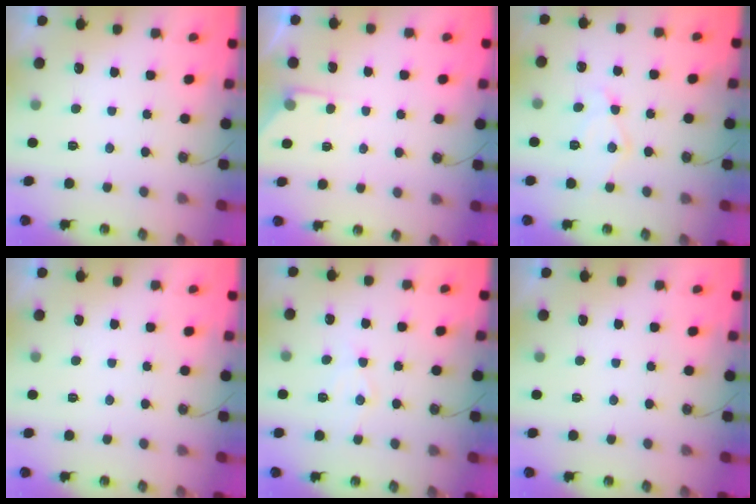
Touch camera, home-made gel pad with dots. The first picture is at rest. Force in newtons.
{"total": 4.0, "press": 4.0, "slide": 0.4}
{"total": 10.9, "press": 10.9, "slide": 0.7}
{"total": 0.0}
{"total": 7.3, "press": 7.3, "slide": 0.6}
{"total": 0.0}